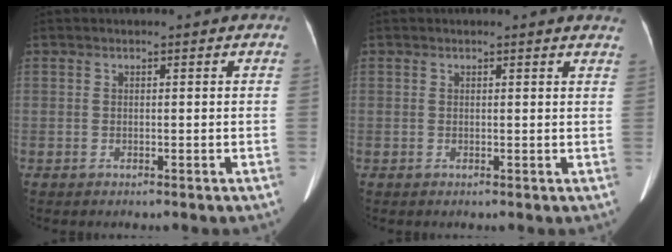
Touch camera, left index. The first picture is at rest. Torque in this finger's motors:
{"motor_torque": [0.17, -0.28, 0.04, 0.01]}